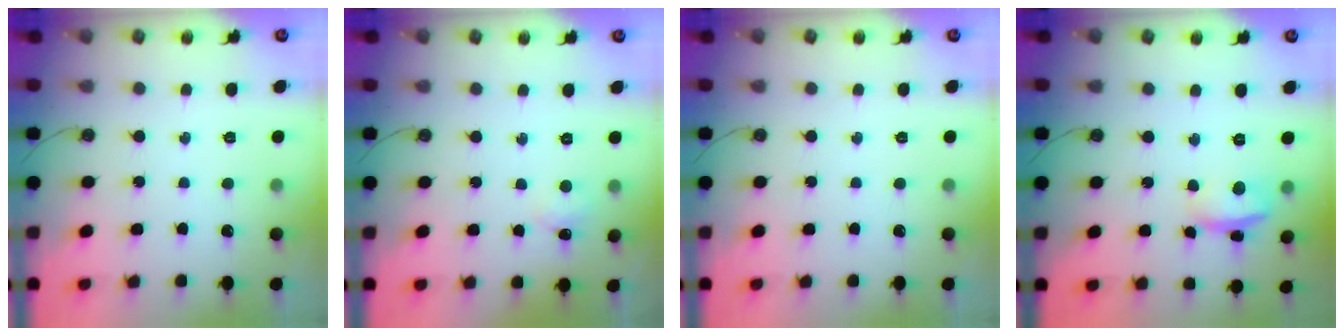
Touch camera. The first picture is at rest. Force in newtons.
{"total": 5.7, "press": 5.6, "slide": 0.9}
{"total": 0.0}
{"total": 6.5, "press": 6.3, "slide": 1.6}